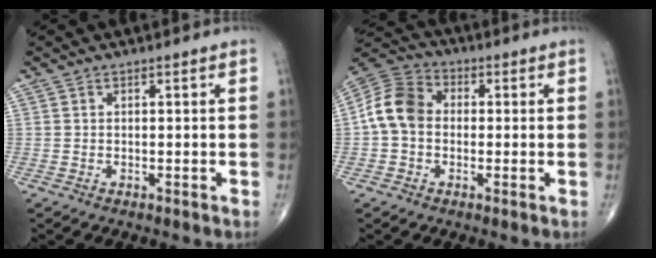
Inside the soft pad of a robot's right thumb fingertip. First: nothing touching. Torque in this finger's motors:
{"motor_torque": [0.80, 2.28, 0.80, -0.53, 0.14]}